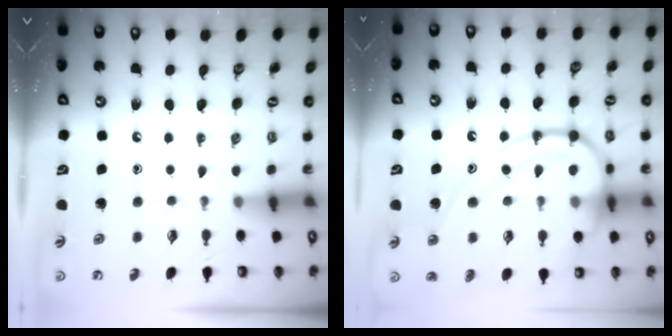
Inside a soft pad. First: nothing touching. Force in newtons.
{"total": 18.0, "press": 17.9, "slide": 1.7}